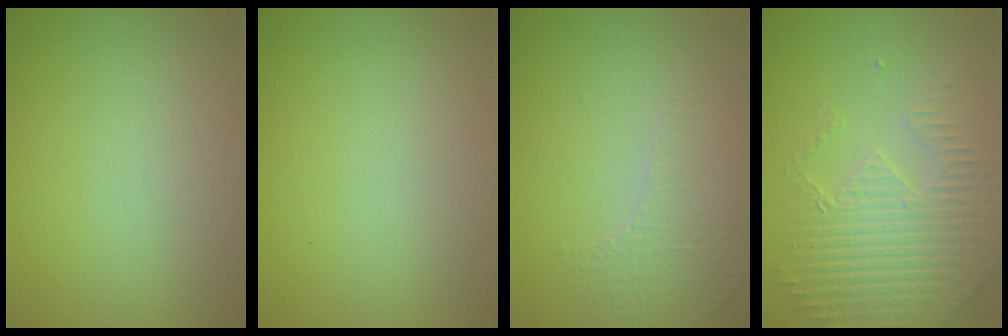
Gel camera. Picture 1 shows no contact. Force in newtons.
{"total": 0.0}
{"total": 1.5, "press": 1.2, "slide": 0.8}
{"total": 4.3, "press": 4.2, "slide": 1.1}